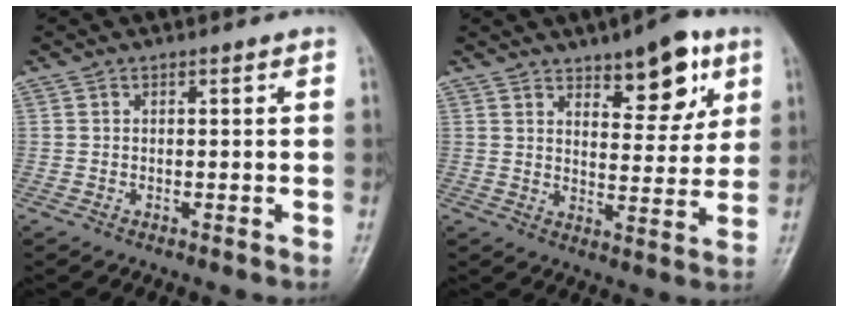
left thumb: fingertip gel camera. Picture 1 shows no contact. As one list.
[{"total": 11.1, "force": [6.2, 4.7, 7.8], "torque": [-0.079, -0.035, 0.092]}]